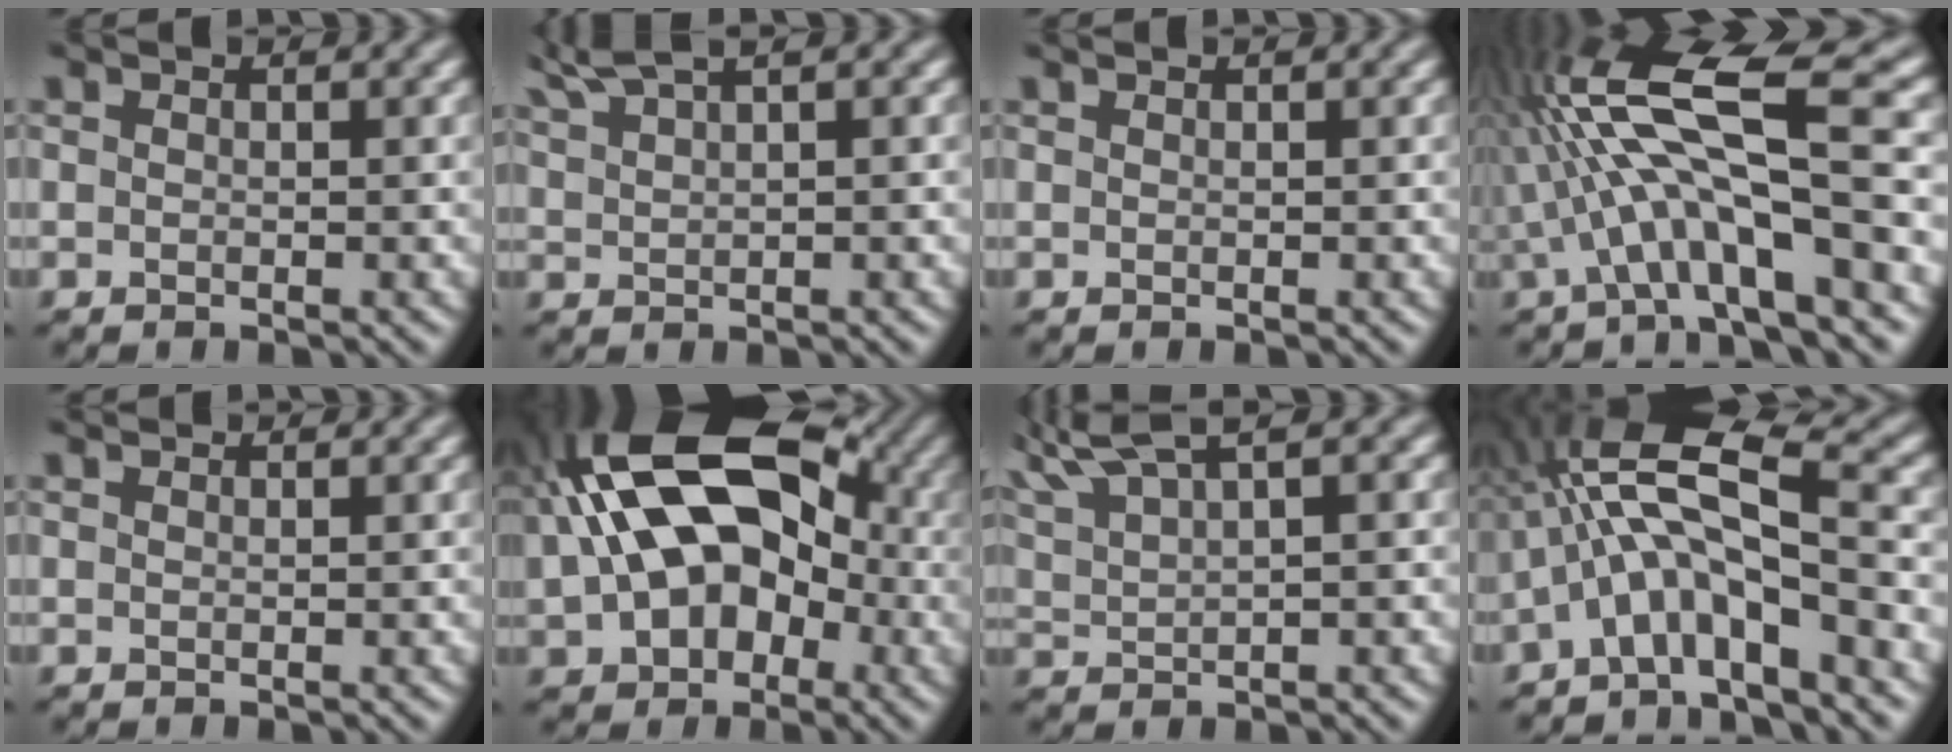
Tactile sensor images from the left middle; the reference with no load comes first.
{"total": 3.9, "force": [3.4, 0.4, 1.8], "torque": [-0.049, 0.019, 0.068]}
{"total": 0.0}
{"total": 11.3, "force": [0.4, 3.0, 10.9], "torque": [-0.196, 0.024, -0.005]}
{"total": 1.1, "force": [1.1, 0.0, 0.1], "torque": [-0.005, 0.003, 0.015]}
{"total": 16.1, "force": [1.4, 10.3, 12.4], "torque": [-0.188, 0.024, 0.008]}
{"total": 5.3, "force": [4.5, 0.6, 2.8], "torque": [-0.079, 0.019, 0.085]}
{"total": 9.3, "force": [-1.8, 3.0, 8.6], "torque": [-0.149, 0.029, -0.047]}